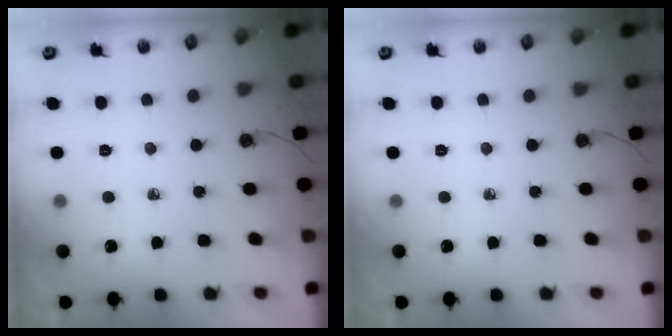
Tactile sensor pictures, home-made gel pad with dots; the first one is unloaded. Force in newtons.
{"total": 0.0}